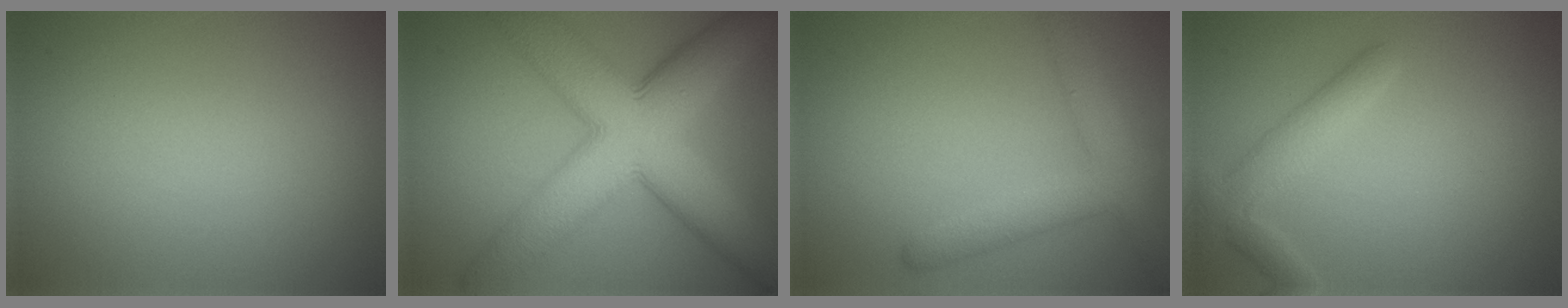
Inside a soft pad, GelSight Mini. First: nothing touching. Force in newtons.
{"total": 12.0, "press": 12.0, "slide": 0.5}
{"total": 5.0, "press": 5.0, "slide": 0.3}
{"total": 3.0, "press": 3.0, "slide": 0.2}